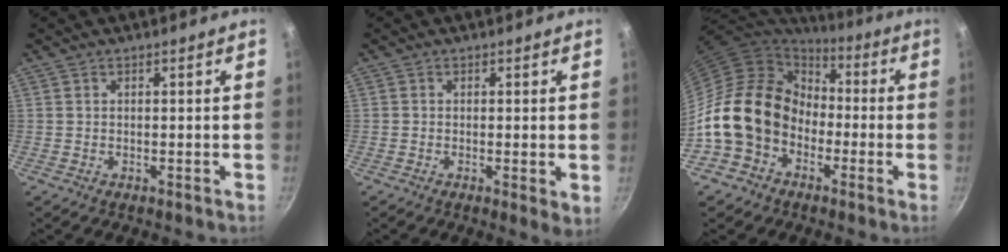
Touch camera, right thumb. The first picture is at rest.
{"total": 2.9, "force": [-0.2, 0.8, 2.7], "torque": [-0.040, -0.011, -0.005]}
{"total": 17.7, "force": [-4.4, 14.4, 9.4], "torque": [-0.136, 0.053, -0.081]}